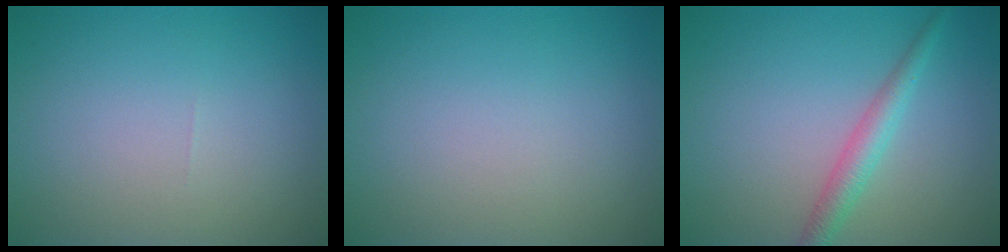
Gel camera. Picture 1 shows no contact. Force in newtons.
{"total": 0.0}
{"total": 2.5, "press": 2.5, "slide": 0.1}